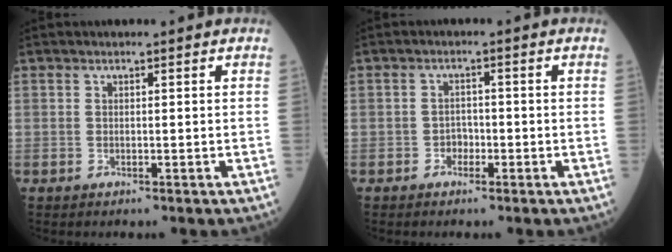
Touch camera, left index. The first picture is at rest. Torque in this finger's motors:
{"motor_torque": [-0.17, 0.18, -0.01, -0.01]}